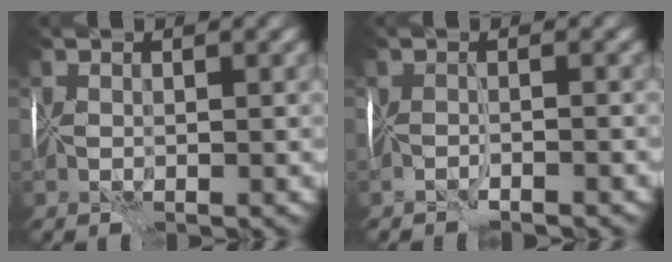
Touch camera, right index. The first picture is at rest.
{"total": 1.3, "force": [-1.2, 0.0, 0.5], "torque": [-0.008, -0.007, -0.026]}